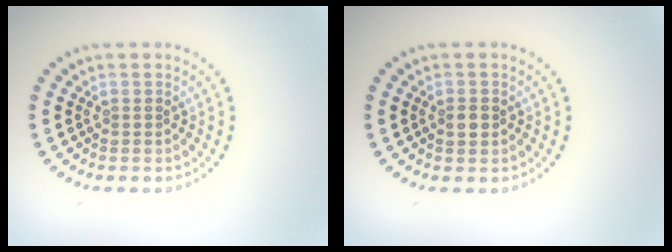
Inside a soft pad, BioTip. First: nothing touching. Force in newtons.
{"total": 1.5, "press": 1.5, "slide": 0.3}